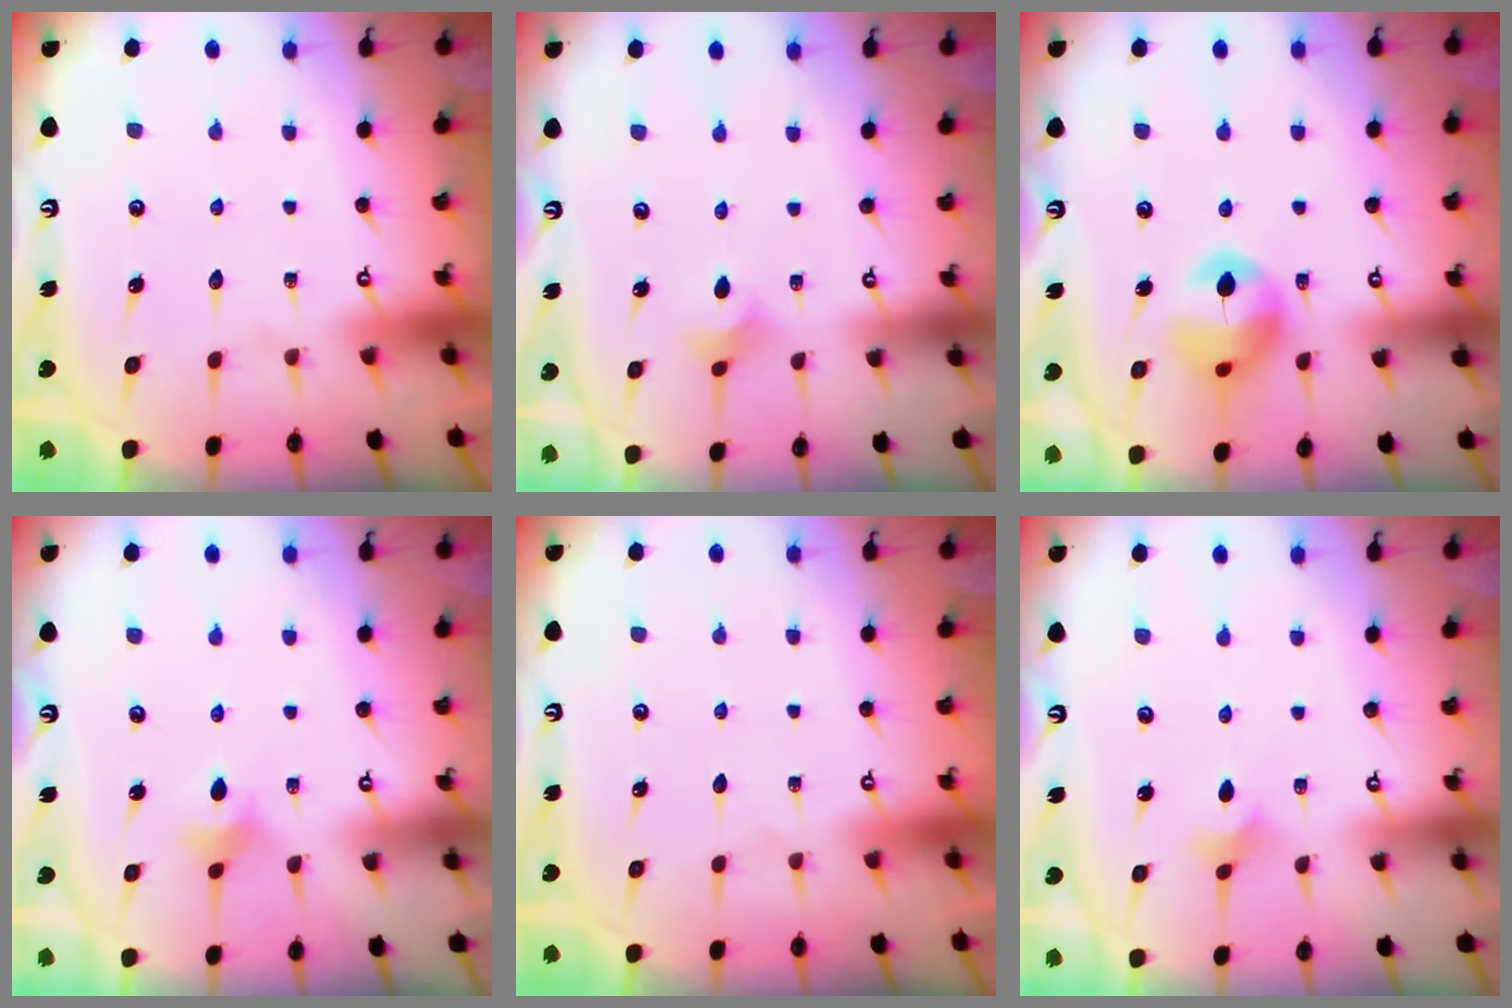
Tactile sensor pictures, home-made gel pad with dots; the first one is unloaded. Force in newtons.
{"total": 3.3, "press": 3.2, "slide": 0.8}
{"total": 13.3, "press": 13.2, "slide": 1.4}
{"total": 4.5, "press": 4.4, "slide": 0.8}
{"total": 0.0}
{"total": 1.8, "press": 1.7, "slide": 0.5}